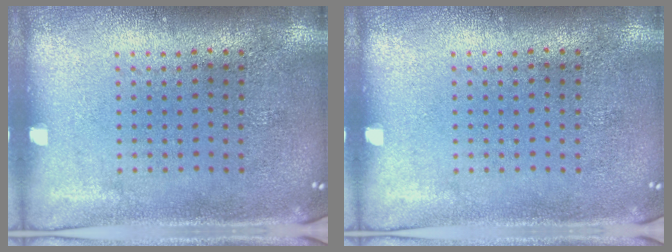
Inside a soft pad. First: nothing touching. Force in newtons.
{"total": 0.0}